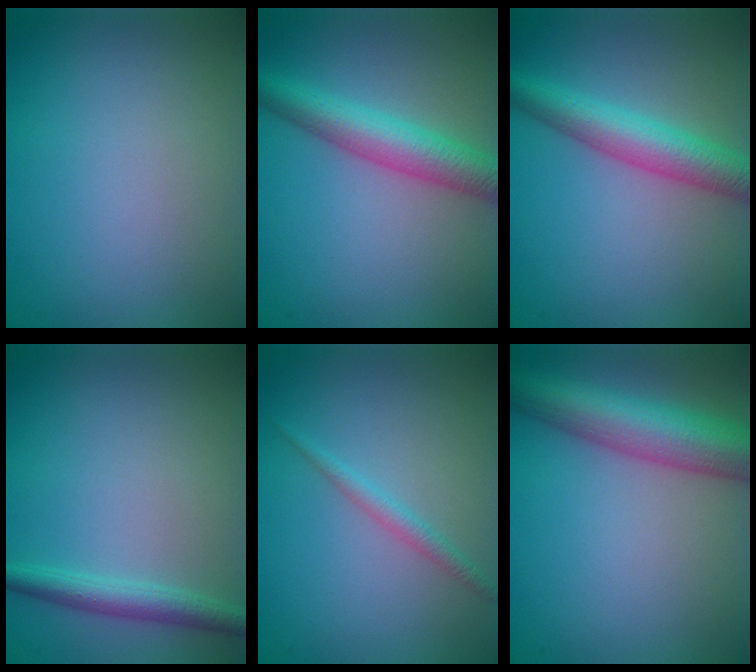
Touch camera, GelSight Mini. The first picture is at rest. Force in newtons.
{"total": 5.1, "press": 5.1, "slide": 0.1}
{"total": 5.1, "press": 5.1, "slide": 0.1}
{"total": 2.5, "press": 2.5, "slide": 0.1}
{"total": 1.3, "press": 1.3, "slide": 0.0}
{"total": 7.7, "press": 7.7, "slide": 0.3}